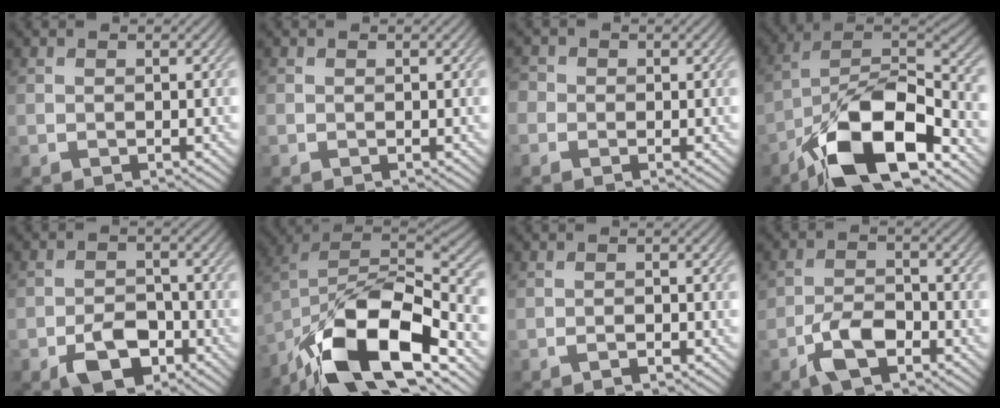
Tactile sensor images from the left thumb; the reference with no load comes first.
{"total": 0.0}
{"total": 1.9, "force": [-0.2, 1.8, 0.4], "torque": [-0.006, 0.005, -0.017]}
{"total": 15.9, "force": [-9.0, 6.4, 11.4], "torque": [-0.201, -0.012, -0.181]}
{"total": 5.8, "force": [-3.1, 3.4, 3.5], "torque": [-0.062, -0.003, -0.062]}
{"total": 16.6, "force": [-10.4, 7.0, 10.9], "torque": [-0.217, -0.007, -0.197]}
{"total": 1.0, "force": [-0.7, 0.3, 0.6], "torque": [-0.013, 0.000, -0.013]}
{"total": 5.1, "force": [-2.9, 2.5, 3.4], "torque": [-0.070, -0.001, -0.060]}